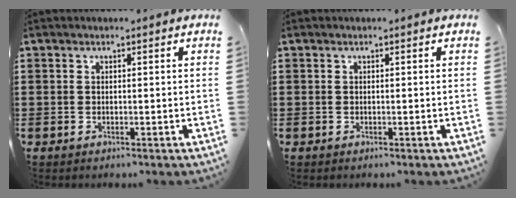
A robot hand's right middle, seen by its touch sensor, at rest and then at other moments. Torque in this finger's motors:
{"motor_torque": [-0.02, 0.02, 0.00, 0.00]}